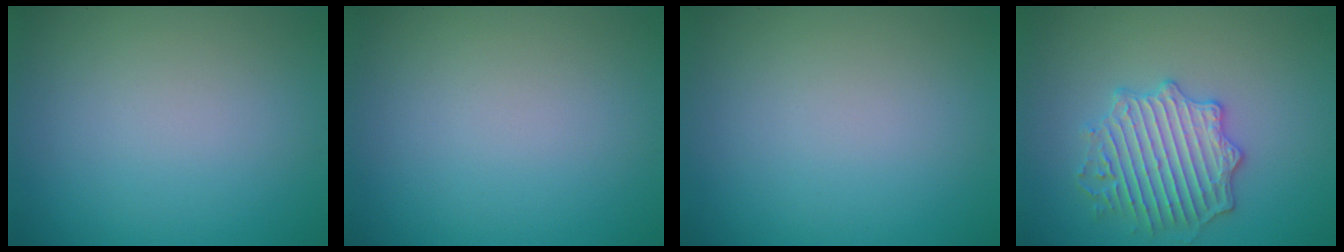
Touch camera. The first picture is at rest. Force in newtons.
{"total": 0.0}
{"total": 0.0}
{"total": 4.1, "press": 4.0, "slide": 0.5}